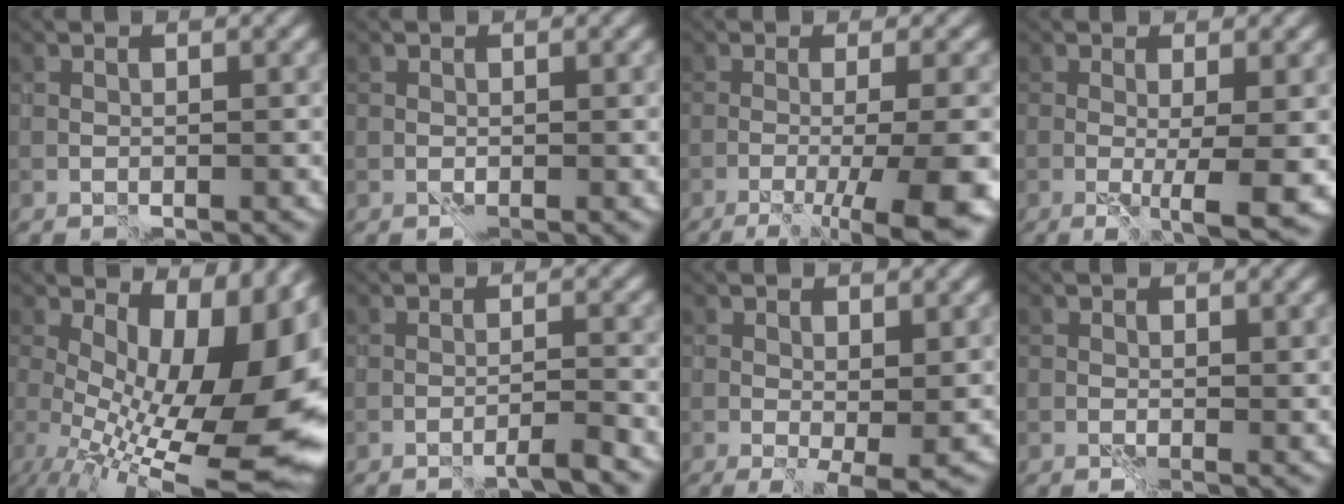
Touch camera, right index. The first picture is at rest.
{"total": 0.7, "force": [0.3, 0.6, 0.2], "torque": [-0.004, 0.001, 0.004]}
{"total": 9.5, "force": [-4.4, 1.6, 8.3], "torque": [-0.101, -0.012, -0.061]}
{"total": 4.2, "force": [-0.8, 0.1, 4.1], "torque": [-0.060, -0.015, -0.011]}
{"total": 15.4, "force": [0.0, 6.4, 14.0], "torque": [-0.169, -0.011, 0.025]}
{"total": 1.9, "force": [-1.6, -0.8, 0.8], "torque": [-0.004, 0.003, -0.035]}
{"total": 2.8, "force": [-0.3, 1.0, 2.6], "torque": [-0.041, -0.010, -0.001]}
{"total": 1.5, "force": [0.5, 0.9, 1.1], "torque": [-0.014, -0.004, 0.011]}